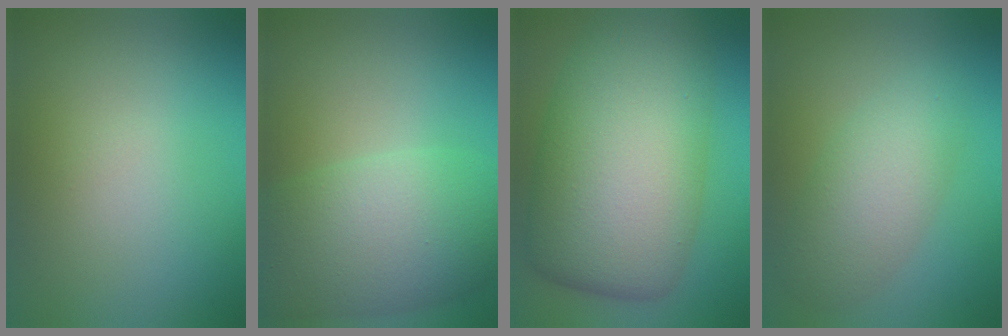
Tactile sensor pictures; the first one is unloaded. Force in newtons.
{"total": 8.2, "press": 8.2, "slide": 0.3}
{"total": 12.9, "press": 12.9, "slide": 0.3}
{"total": 4.1, "press": 4.1, "slide": 0.1}